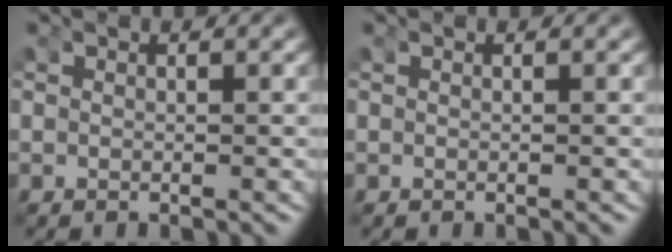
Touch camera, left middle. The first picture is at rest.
{"total": 0.0}